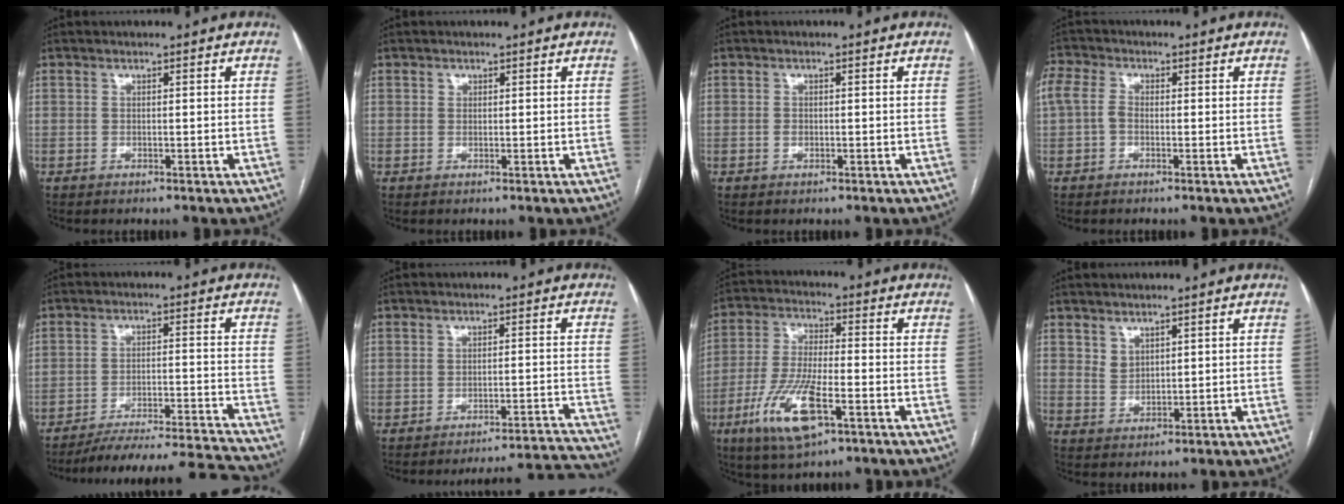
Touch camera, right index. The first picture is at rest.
{"total": 0.6, "force": [0.3, 0.5, 0.1], "torque": [0.002, 0.000, 0.004]}
{"total": 0.7, "force": [-0.1, 0.5, 0.4], "torque": [-0.007, 0.002, -0.003]}
{"total": 6.5, "force": [0.1, 4.8, 4.3], "torque": [-0.120, 0.021, 0.001]}
{"total": 17.1, "force": [-16.5, -1.0, 4.6], "torque": [-0.069, -0.004, -0.238]}
{"total": 12.4, "force": [-12.3, -1.5, 0.4], "torque": [0.014, 0.011, -0.153]}
{"total": 12.1, "force": [-5.4, 2.8, 10.4], "torque": [-0.221, -0.016, -0.096]}
{"total": 2.5, "force": [1.8, 1.6, 0.7], "torque": [-0.011, -0.004, 0.038]}